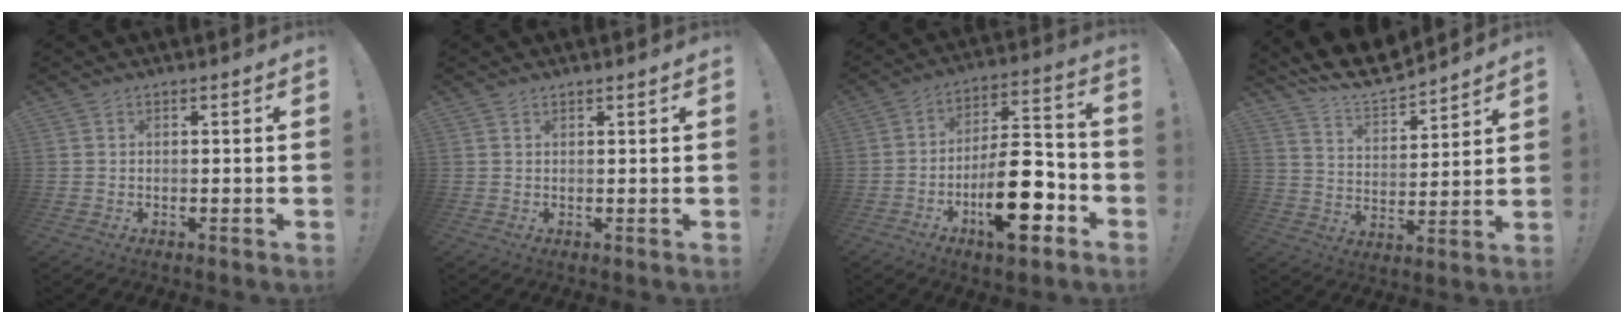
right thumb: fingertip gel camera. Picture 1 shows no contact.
{"total": 0.7, "force": [0.7, 0.1, 0.1], "torque": [0.005, -0.004, 0.013]}
{"total": 20.5, "force": [-7.6, 8.2, 17.2], "torque": [-0.270, 0.045, -0.117]}
{"total": 11.4, "force": [10.5, 2.9, 3.2], "torque": [-0.075, -0.088, 0.193]}